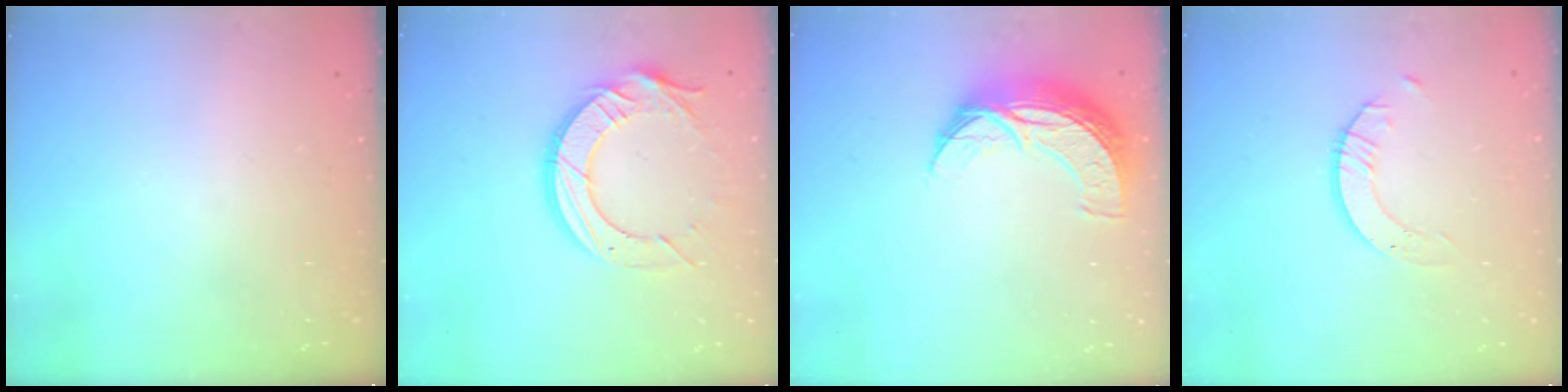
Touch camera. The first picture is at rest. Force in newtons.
{"total": 14.3, "press": 14.2, "slide": 1.3}
{"total": 10.9, "press": 10.9, "slide": 0.7}
{"total": 2.4, "press": 2.4, "slide": 0.2}